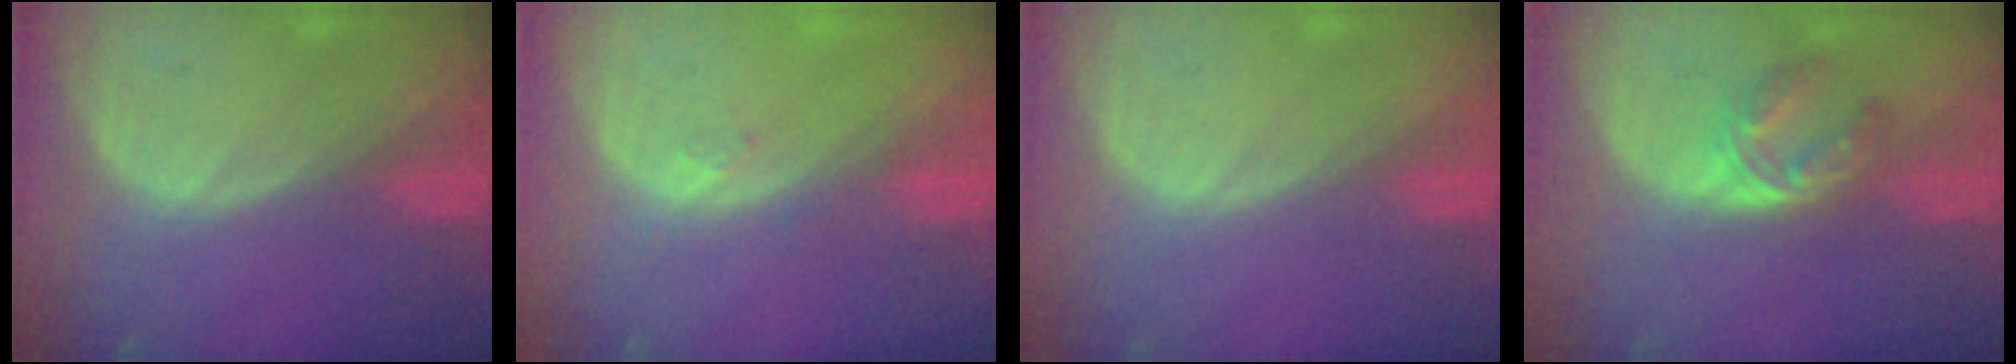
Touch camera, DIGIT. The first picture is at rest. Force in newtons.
{"total": 1.1, "press": 1.0, "slide": 0.4}
{"total": 0.0}
{"total": 5.9, "press": 4.8, "slide": 3.4}